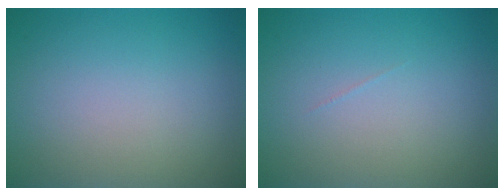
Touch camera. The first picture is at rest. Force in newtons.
{"total": 0.0}